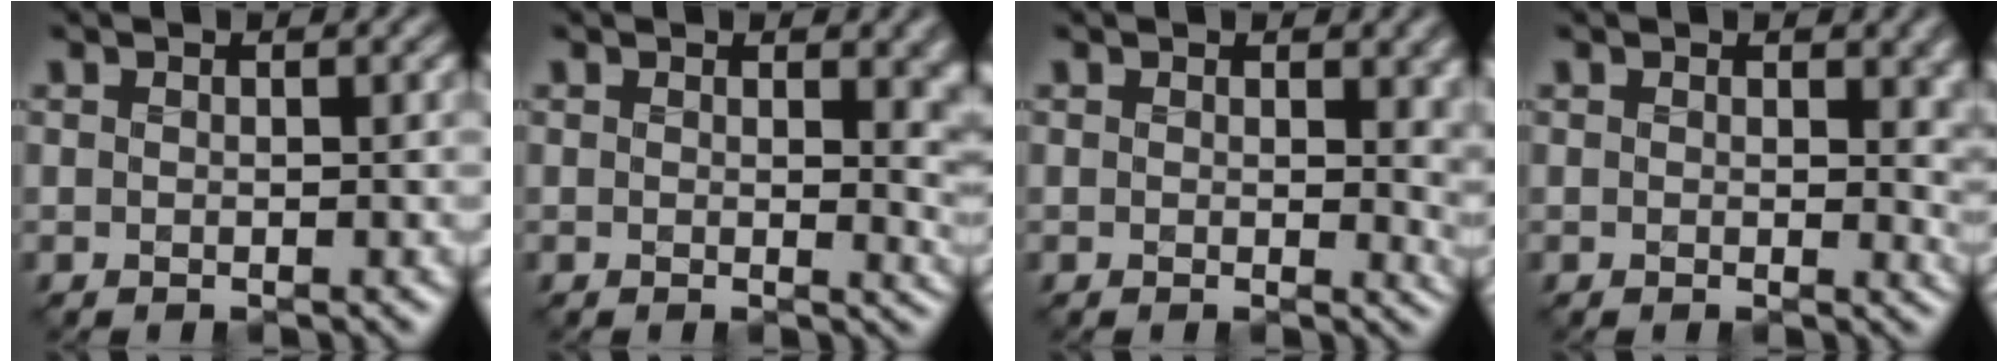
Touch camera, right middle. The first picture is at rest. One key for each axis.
{"total": 4.4, "fx": 1.7, "fy": 2.6, "fz": 3.1, "tx": -0.036, "ty": -0.011, "tz": 0.032}
{"total": 4.5, "fx": 1.6, "fy": 2.8, "fz": 3.0, "tx": -0.040, "ty": -0.008, "tz": 0.031}
{"total": 3.9, "fx": 1.6, "fy": 2.6, "fz": 2.4, "tx": -0.036, "ty": -0.010, "tz": 0.027}